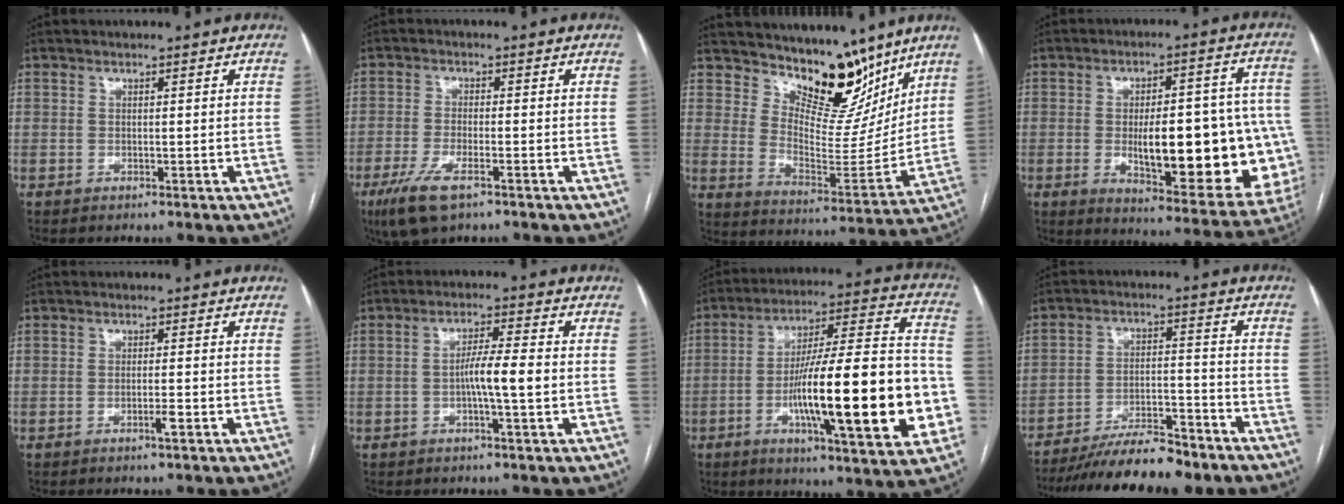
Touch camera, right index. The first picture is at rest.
{"total": 7.0, "force": [-4.1, 1.7, 5.4], "torque": [-0.113, -0.016, -0.072]}
{"total": 13.4, "force": [11.0, 5.3, 5.6], "torque": [-0.081, -0.020, 0.178]}
{"total": 23.5, "force": [-3.2, 7.2, 22.2], "torque": [-0.224, 0.019, -0.015]}
{"total": 1.7, "force": [-0.9, 0.1, 1.5], "torque": [-0.027, -0.001, -0.015]}
{"total": 5.5, "force": [-0.9, 0.0, 5.4], "torque": [-0.096, 0.005, -0.018]}
{"total": 26.2, "force": [-6.1, 3.7, 25.2], "torque": [-0.344, 0.008, -0.091]}
{"total": 12.6, "force": [-10.8, 2.5, 5.9], "torque": [-0.087, 0.006, -0.175]}